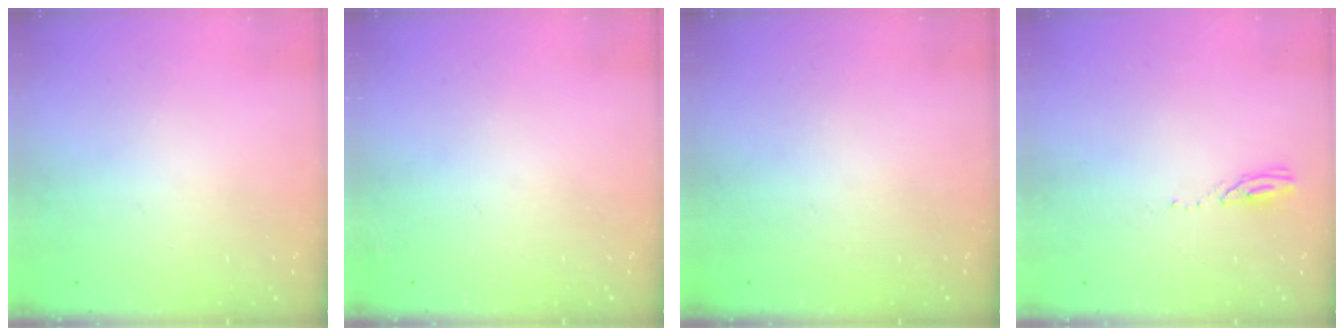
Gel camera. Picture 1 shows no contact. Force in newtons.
{"total": 2.3, "press": 2.2, "slide": 0.8}
{"total": 0.0}
{"total": 3.4, "press": 3.3, "slide": 0.3}